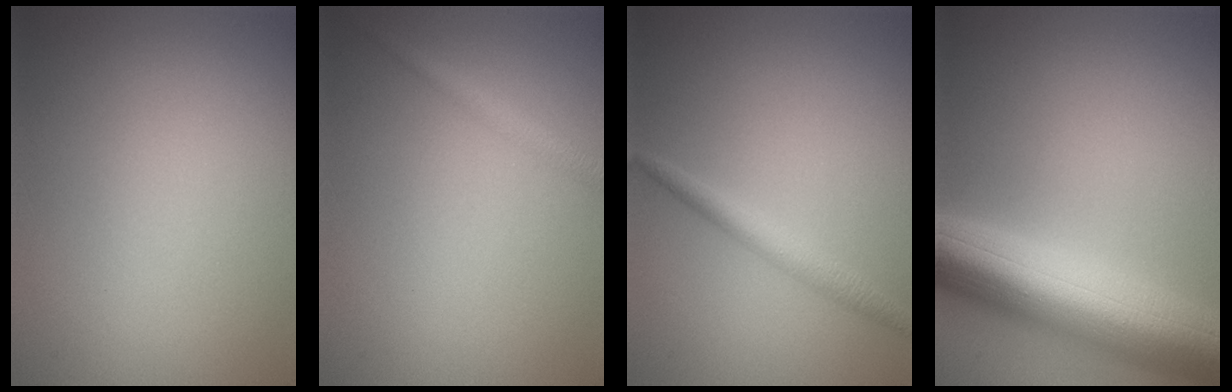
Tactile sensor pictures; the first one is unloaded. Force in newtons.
{"total": 1.5, "press": 1.5, "slide": 0.1}
{"total": 2.0, "press": 2.0, "slide": 0.1}
{"total": 11.7, "press": 11.7, "slide": 0.2}